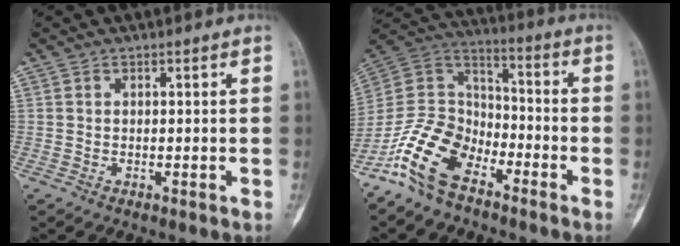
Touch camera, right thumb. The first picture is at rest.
{"total": 14.3, "force": [-9.3, 7.8, 7.5], "torque": [-0.134, 0.070, -0.193]}